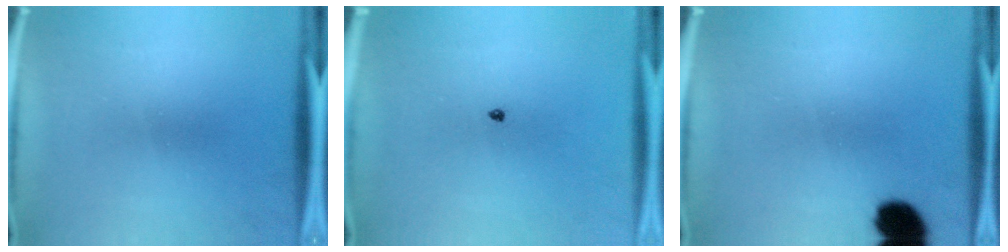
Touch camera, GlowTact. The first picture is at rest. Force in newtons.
{"total": 0.6}
{"total": 8.7}